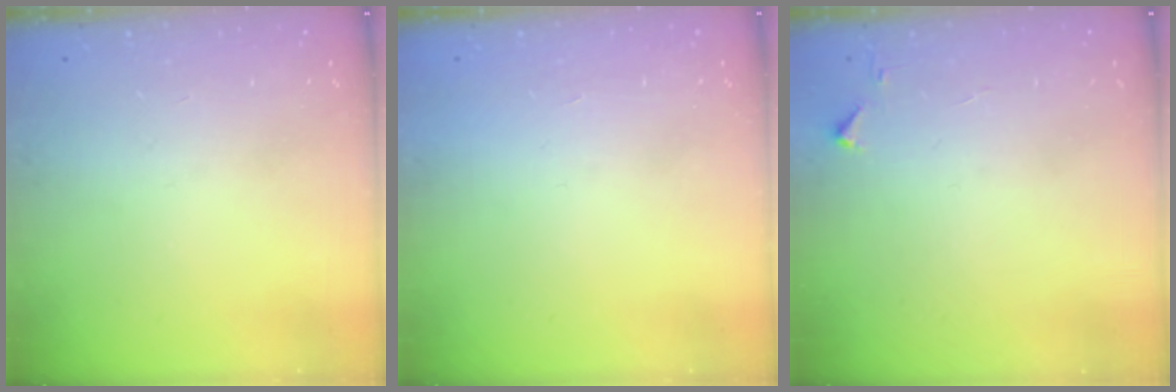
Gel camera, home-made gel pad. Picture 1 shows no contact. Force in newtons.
{"total": 1.7, "press": 1.7, "slide": 0.1}
{"total": 2.8, "press": 2.8, "slide": 0.4}